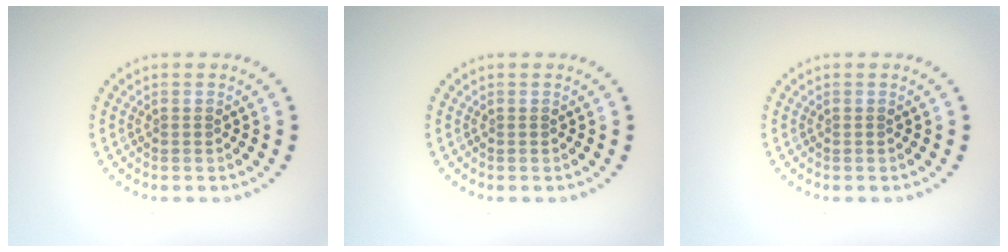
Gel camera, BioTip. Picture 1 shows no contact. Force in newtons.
{"total": 0.0}
{"total": 0.0}